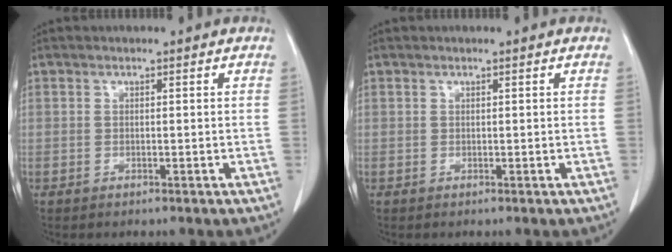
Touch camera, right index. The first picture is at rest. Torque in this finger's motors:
{"motor_torque": [0.00, 0.00, 0.00, 0.00]}